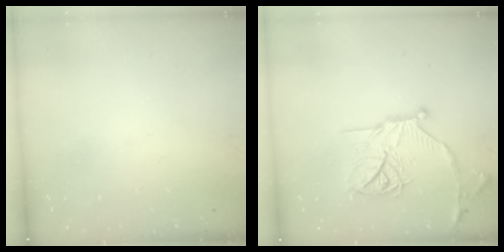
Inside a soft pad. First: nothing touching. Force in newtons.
{"total": 19.6, "press": 19.5, "slide": 1.7}